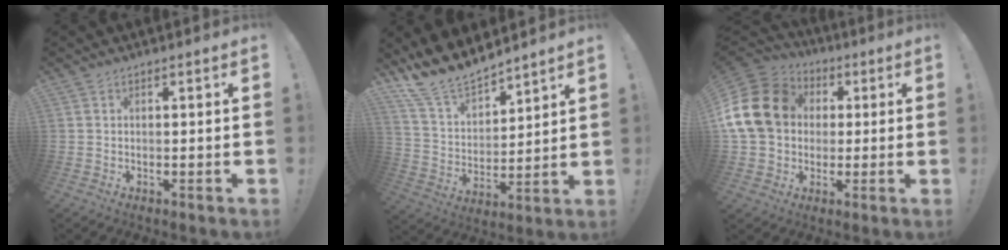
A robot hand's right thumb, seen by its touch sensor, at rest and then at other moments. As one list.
[{"total": 13.7, "force": [12.7, 4.1, 3.1], "torque": [-0.085, -0.104, 0.236]}, {"total": 20.3, "force": [2.9, 16.2, 11.9], "torque": [-0.223, 0.006, 0.068]}]